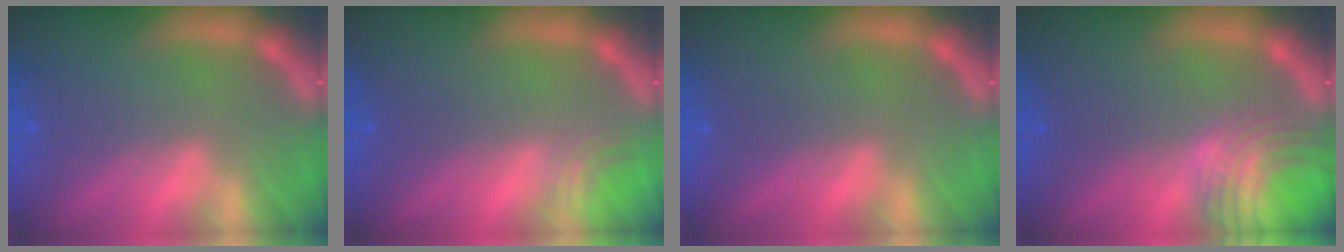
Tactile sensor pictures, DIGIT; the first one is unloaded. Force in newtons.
{"total": 2.0}
{"total": 0.0}
{"total": 7.5}